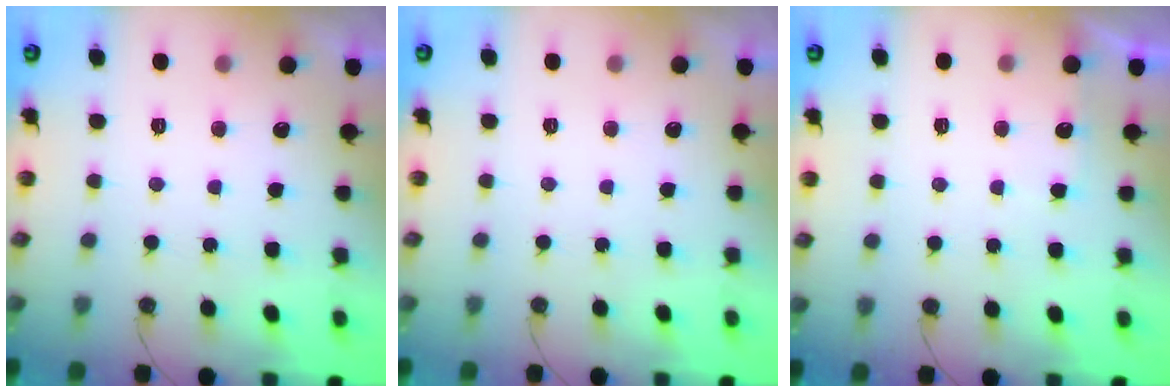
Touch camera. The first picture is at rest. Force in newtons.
{"total": 0.0}
{"total": 3.3, "press": 3.2, "slide": 0.4}